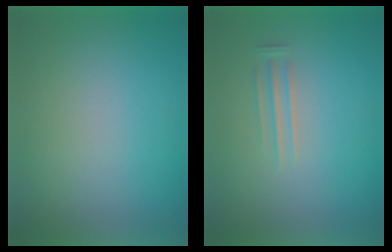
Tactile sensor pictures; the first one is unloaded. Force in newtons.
{"total": 1.2}